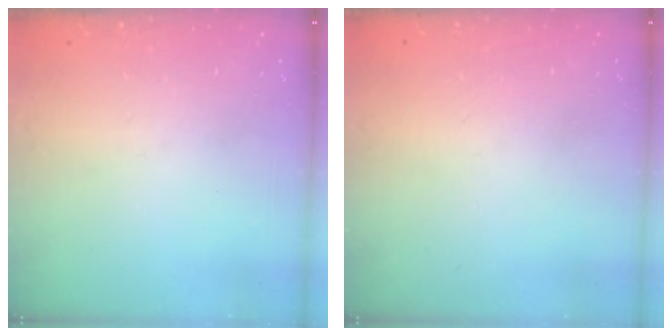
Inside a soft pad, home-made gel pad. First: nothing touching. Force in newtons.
{"total": 0.8, "press": 0.8, "slide": 0.0}